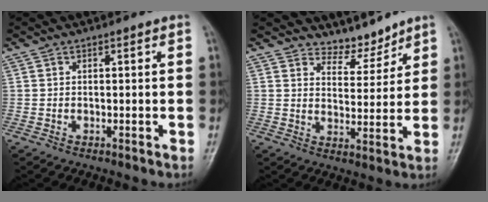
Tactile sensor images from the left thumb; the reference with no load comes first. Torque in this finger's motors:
{"motor_torque": [-0.44, 0.09, -0.45, -0.07, 0.03]}